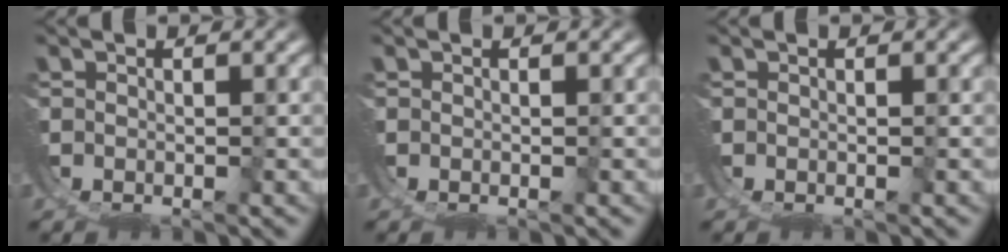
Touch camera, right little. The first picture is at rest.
{"total": 0.0}
{"total": 0.0}